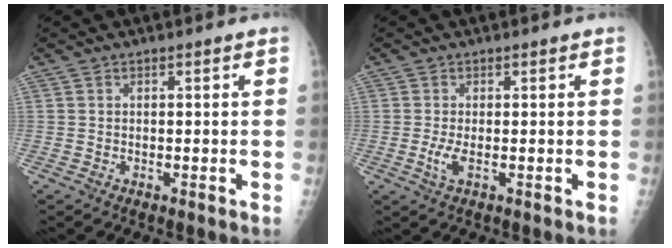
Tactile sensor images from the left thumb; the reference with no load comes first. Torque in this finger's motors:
{"motor_torque": [-0.26, 0.26, 0.14, -0.12, 0.00]}